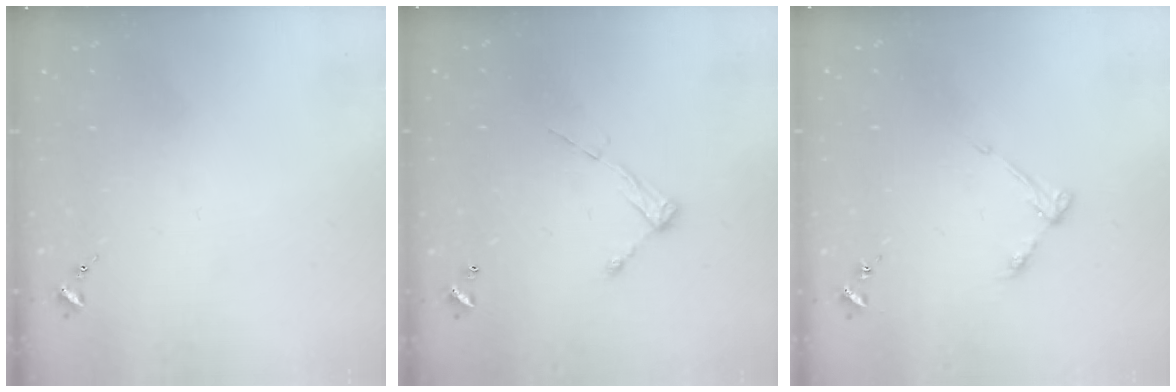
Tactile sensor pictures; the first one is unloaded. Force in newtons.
{"total": 8.2, "press": 8.2, "slide": 0.5}
{"total": 4.6, "press": 4.6, "slide": 0.6}